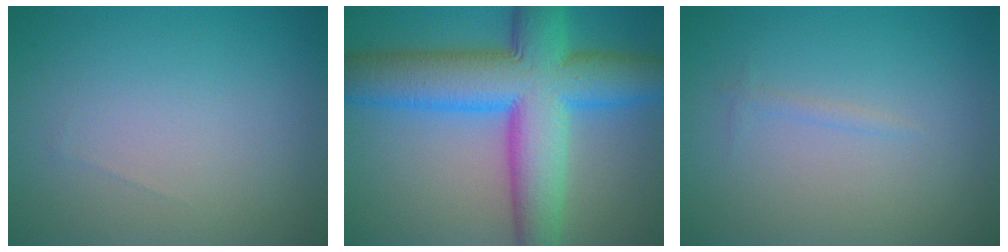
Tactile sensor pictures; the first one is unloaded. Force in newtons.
{"total": 12.8, "press": 12.8, "slide": 0.3}
{"total": 0.6, "press": 0.6, "slide": 0.0}